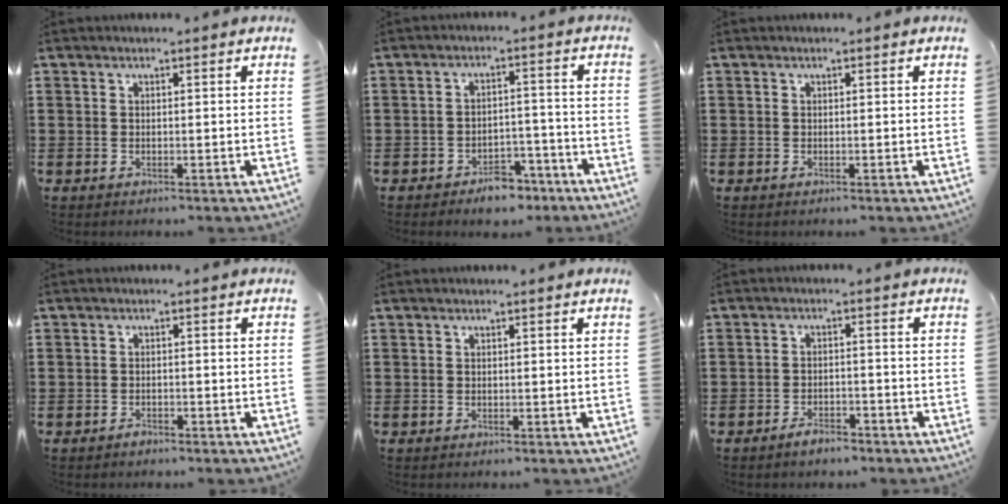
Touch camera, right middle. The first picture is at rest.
{"total": 5.0, "force": [-4.4, 1.8, 1.4], "torque": [-0.021, 0.017, -0.086]}
{"total": 0.0}
{"total": 1.1, "force": [-1.0, 0.4, 0.2], "torque": [-0.006, 0.001, -0.021]}
{"total": 0.0}
{"total": 2.6, "force": [-2.4, 0.8, 0.8], "torque": [-0.016, 0.005, -0.047]}